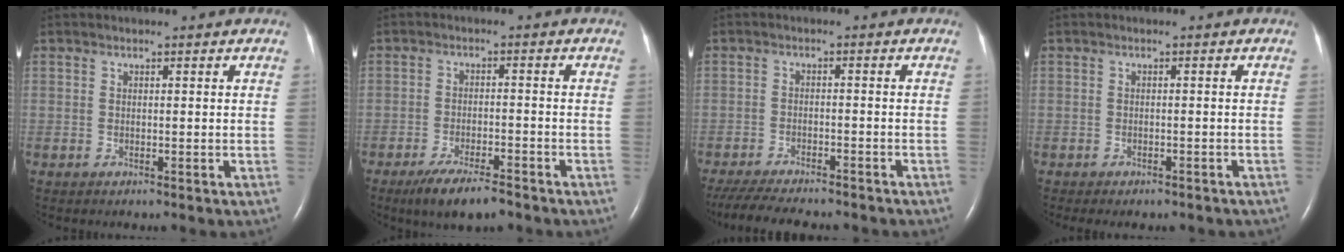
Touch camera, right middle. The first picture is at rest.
{"total": 6.9, "force": [-5.2, 1.5, 4.2], "torque": [-0.074, -0.011, -0.087]}
{"total": 14.7, "force": [-12.8, 3.0, 6.6], "torque": [-0.132, -0.025, -0.181]}
{"total": 6.8, "force": [-5.7, 2.4, 2.8], "torque": [-0.030, 0.002, -0.062]}